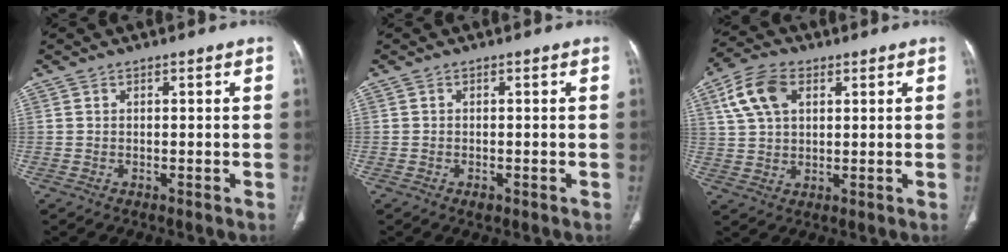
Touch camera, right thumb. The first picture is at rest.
{"total": 1.1, "force": [-0.6, 0.7, 0.7], "torque": [-0.009, 0.001, -0.007]}
{"total": 9.7, "force": [3.7, 6.1, 6.6], "torque": [-0.125, 0.005, 0.069]}